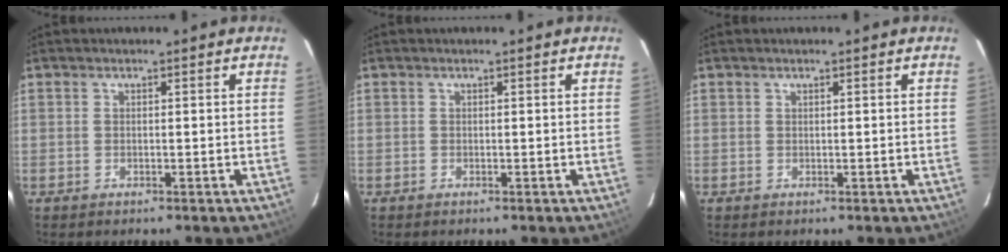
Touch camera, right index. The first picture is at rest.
{"total": 0.0}
{"total": 0.0}